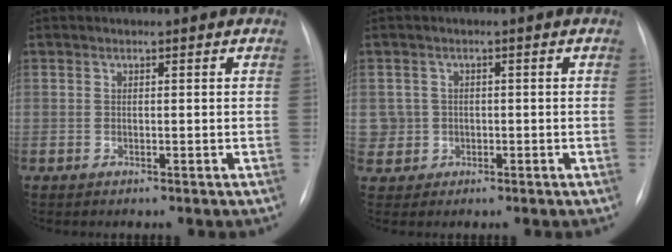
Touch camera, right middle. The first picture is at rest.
{"total": 3.4, "force": [-0.1, 3.4, -0.3], "torque": [0.015, 0.010, 0.000]}